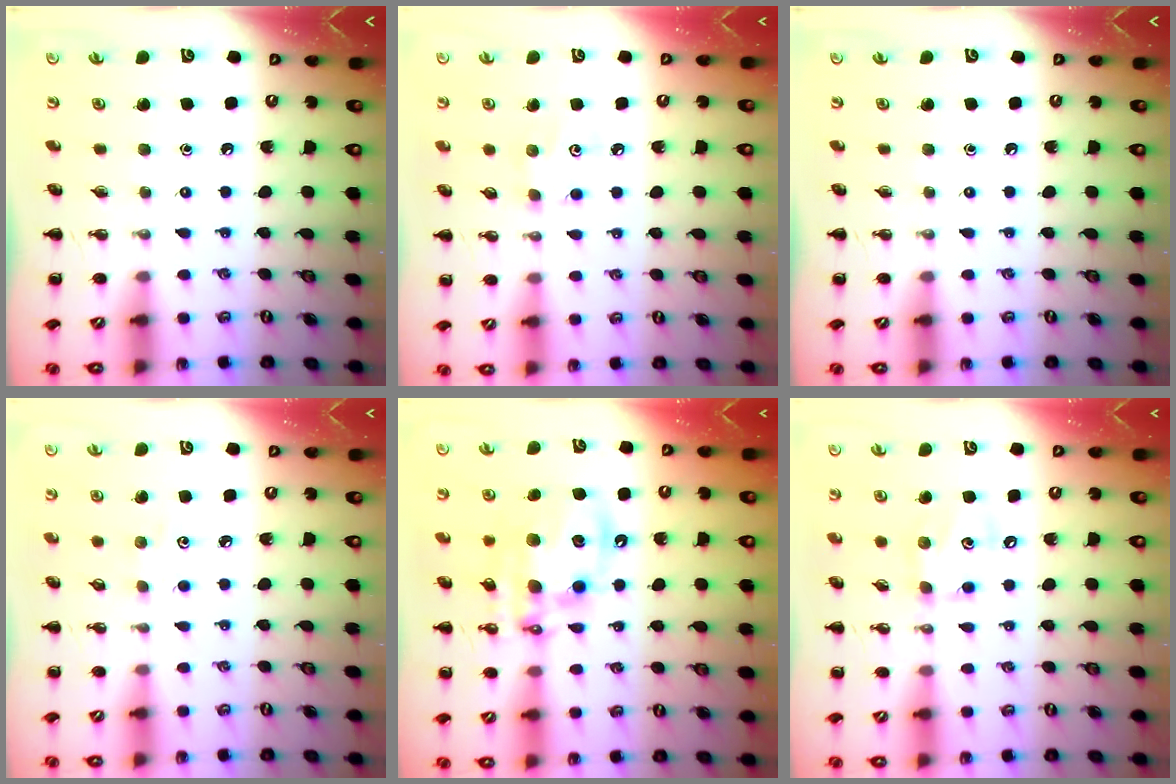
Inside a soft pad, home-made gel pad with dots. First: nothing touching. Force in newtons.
{"total": 4.7, "press": 4.5, "slide": 1.1}
{"total": 0.0}
{"total": 2.7, "press": 2.6, "slide": 0.7}
{"total": 13.9, "press": 13.5, "slide": 3.3}
{"total": 6.9, "press": 6.9, "slide": 0.5}